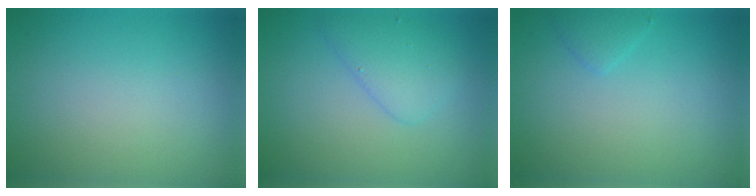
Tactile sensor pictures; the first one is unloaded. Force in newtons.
{"total": 2.7, "press": 2.7, "slide": 0.3}
{"total": 1.1, "press": 1.1, "slide": 0.1}